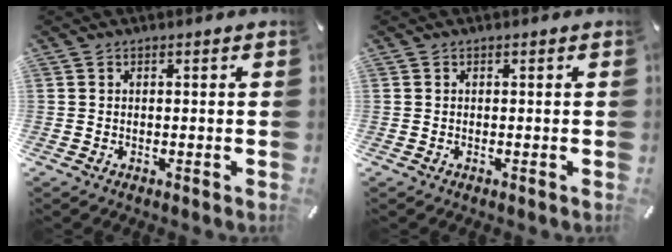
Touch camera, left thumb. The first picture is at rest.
{"total": 0.0}